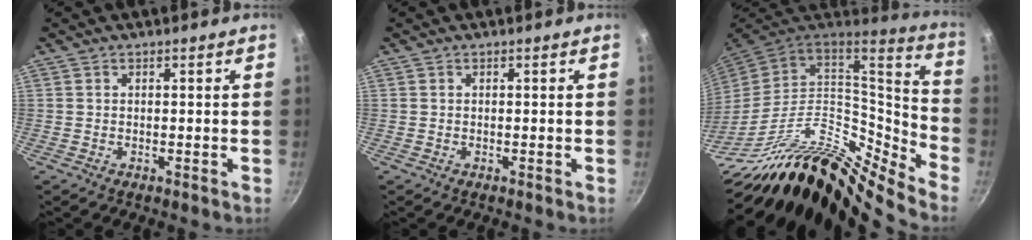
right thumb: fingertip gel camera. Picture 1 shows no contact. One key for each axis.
{"total": 0.0}
{"total": 27.5, "fx": -15.3, "fy": 11.0, "fz": 20.1, "tx": -0.276, "ty": 0.064, "tz": -0.279}